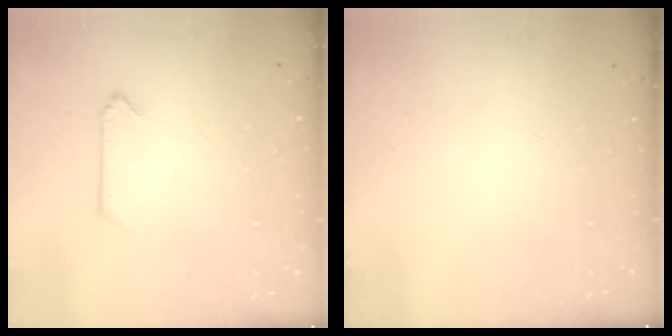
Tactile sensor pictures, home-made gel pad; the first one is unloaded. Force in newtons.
{"total": 0.0}